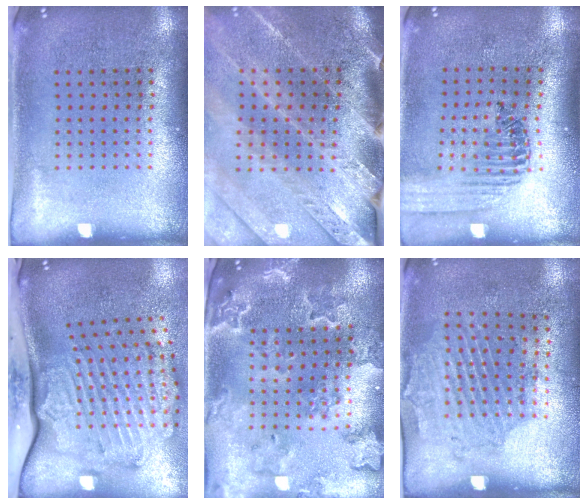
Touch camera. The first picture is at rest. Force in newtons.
{"total": 3.6, "press": 3.0, "slide": 2.0}
{"total": 1.4, "press": 1.4, "slide": 0.2}
{"total": 3.4, "press": 2.4, "slide": 2.4}
{"total": 2.2, "press": 2.1, "slide": 0.4}
{"total": 1.8, "press": 1.2, "slide": 1.4}